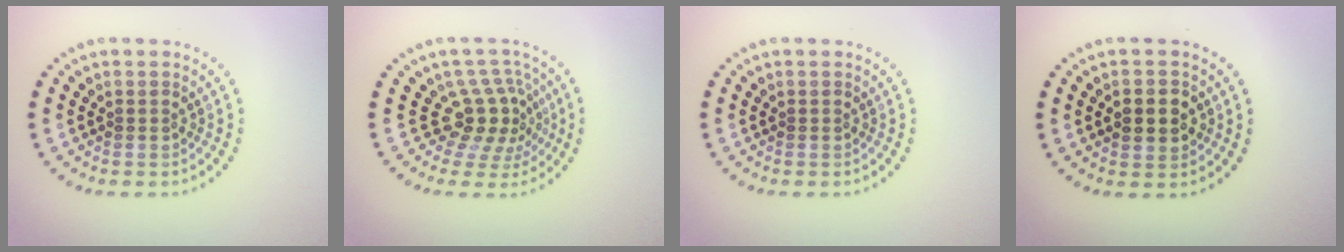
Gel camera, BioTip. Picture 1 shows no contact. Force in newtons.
{"total": 4.1, "press": 2.9, "slide": 2.9}
{"total": 0.0}
{"total": 2.8, "press": 2.8, "slide": 0.2}